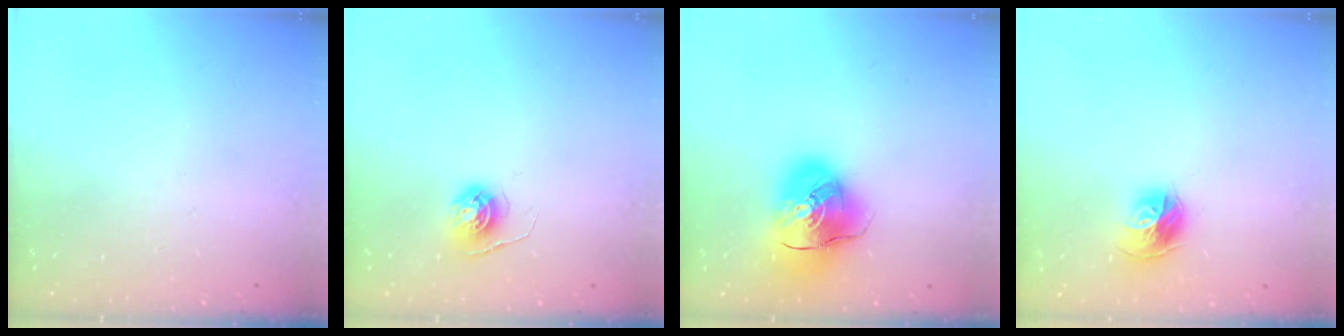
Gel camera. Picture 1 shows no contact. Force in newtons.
{"total": 5.6, "press": 5.5, "slide": 0.6}
{"total": 14.9, "press": 14.7, "slide": 2.5}
{"total": 10.6, "press": 10.5, "slide": 1.2}